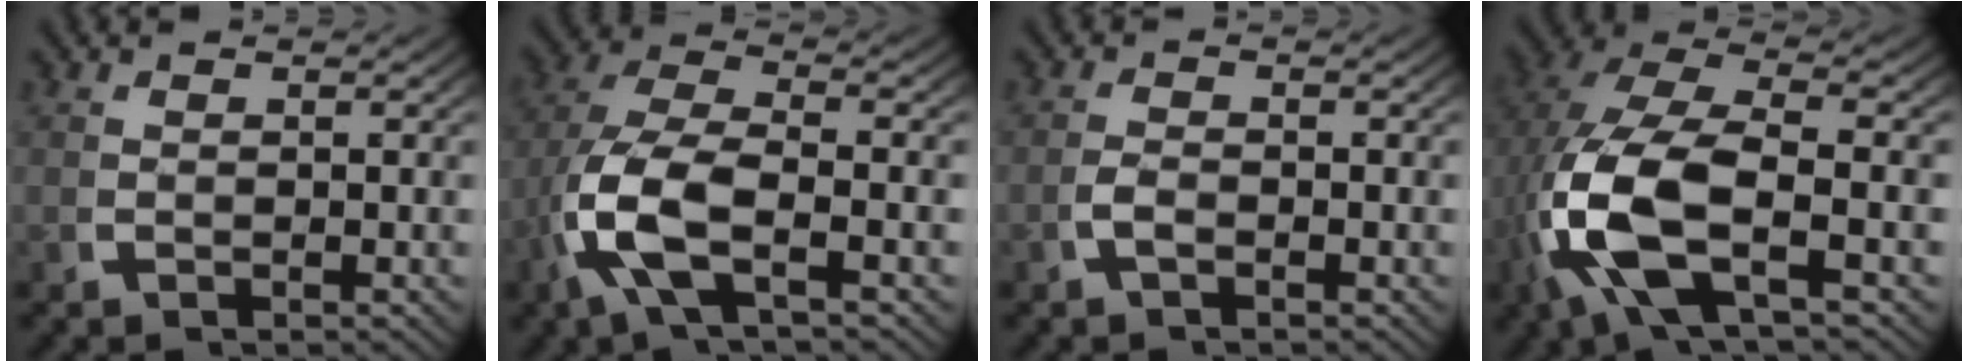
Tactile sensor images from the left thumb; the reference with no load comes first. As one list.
[{"total": 8.7, "force": [-1.1, 4.7, 7.2], "torque": [-0.187, -0.031, -0.007]}, {"total": 1.0, "force": [-0.5, 0.4, 0.8], "torque": [-0.020, -0.002, -0.012]}, {"total": 11.6, "force": [-0.6, 6.2, 9.8], "torque": [-0.239, -0.032, 0.003]}]